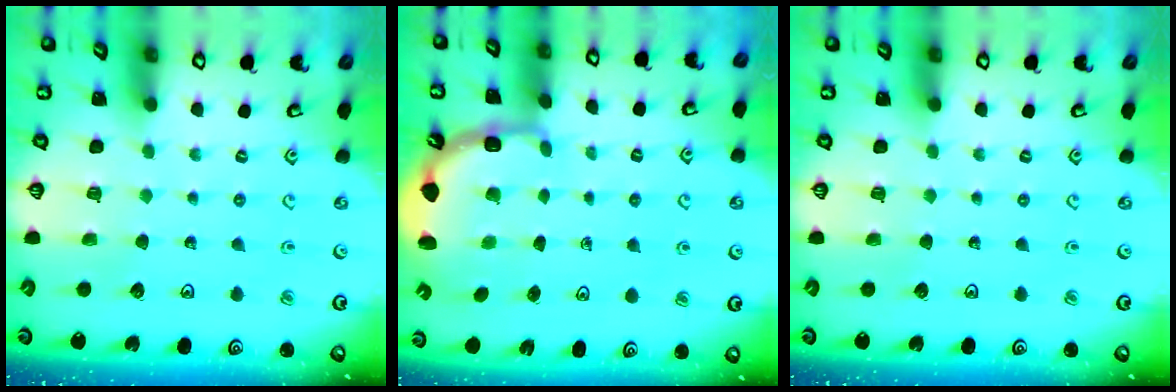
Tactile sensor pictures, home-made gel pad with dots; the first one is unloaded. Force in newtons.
{"total": 3.2, "press": 2.6, "slide": 1.9}
{"total": 0.0}